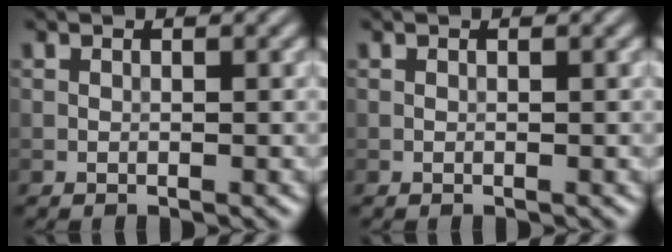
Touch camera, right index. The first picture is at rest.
{"total": 0.0}